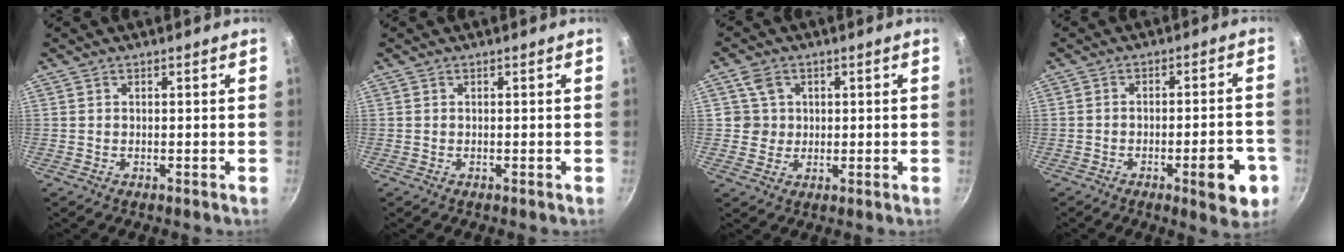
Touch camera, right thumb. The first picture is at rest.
{"total": 0.0}
{"total": 4.4, "force": [1.3, 4.1, 0.8], "torque": [0.014, 0.000, 0.023]}
{"total": 9.8, "force": [-4.1, 3.1, 8.3], "torque": [-0.087, 0.025, -0.049]}